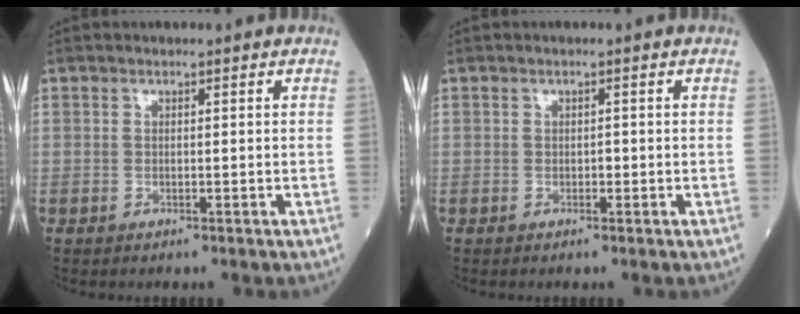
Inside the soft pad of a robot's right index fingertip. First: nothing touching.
{"total": 0.6, "force": [-0.2, 0.3, 0.4], "torque": [-0.007, 0.002, -0.006]}